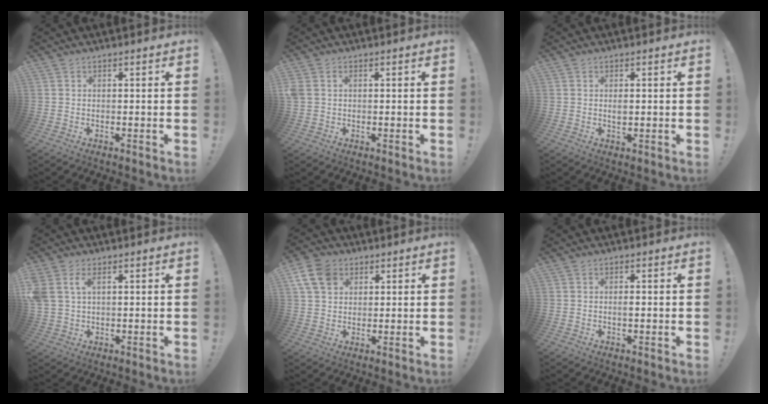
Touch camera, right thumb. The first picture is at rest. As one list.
[{"total": 2.2, "force": [0.5, 1.6, 1.4], "torque": [-0.036, 0.003, 0.008]}, {"total": 1.6, "force": [0.0, 0.8, 1.4], "torque": [-0.011, -0.004, -0.004]}, {"total": 5.3, "force": [2.0, 3.1, 3.8], "torque": [-0.083, -0.004, 0.036]}, {"total": 9.8, "force": [4.4, 7.1, 5.1], "torque": [-0.093, -0.011, 0.089]}, {"total": 1.1, "force": [-0.4, 0.2, 1.0], "torque": [-0.011, -0.002, -0.008]}]